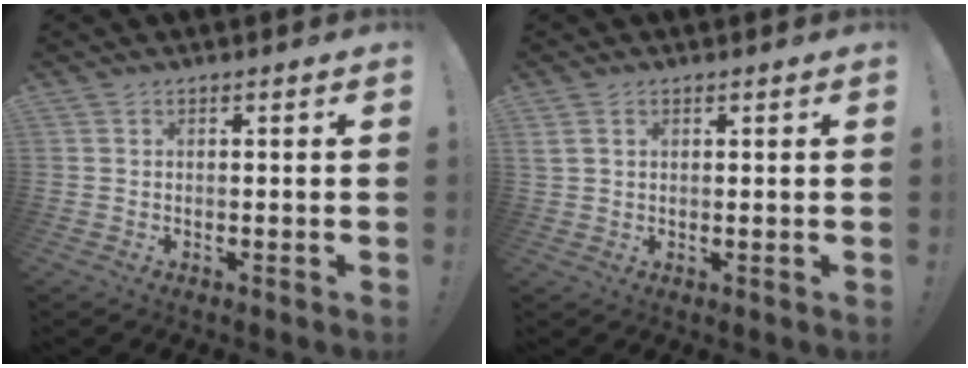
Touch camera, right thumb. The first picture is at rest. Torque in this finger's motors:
{"motor_torque": [-1.02, 0.03, -0.47, 0.49, 0.02]}